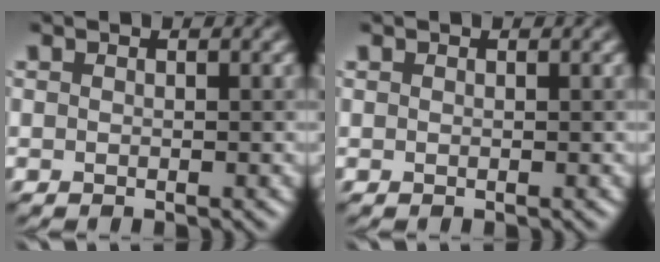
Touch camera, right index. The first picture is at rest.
{"total": 0.0}